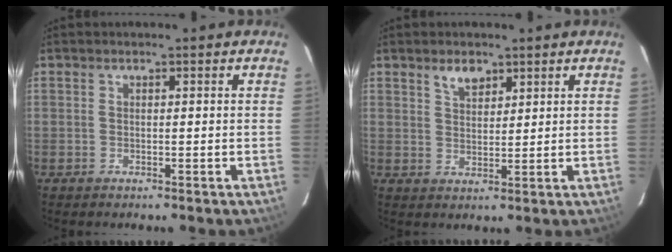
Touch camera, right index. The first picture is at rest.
{"total": 3.6, "force": [2.5, 1.9, 1.8], "torque": [-0.028, 0.007, 0.046]}